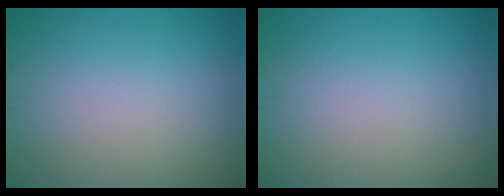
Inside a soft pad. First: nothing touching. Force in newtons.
{"total": 0.0}